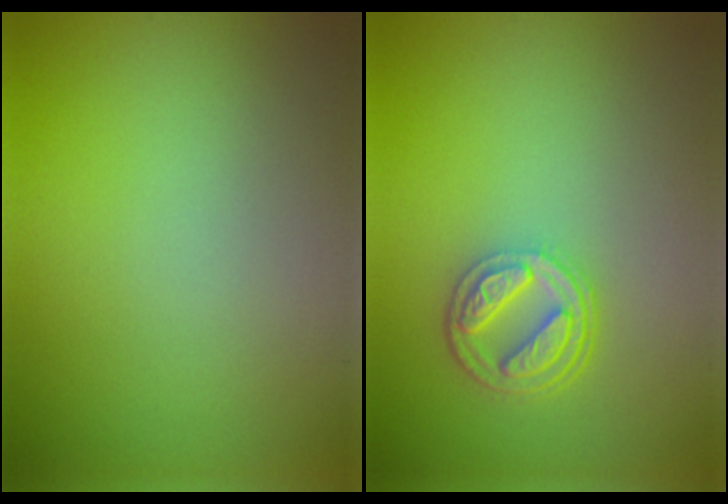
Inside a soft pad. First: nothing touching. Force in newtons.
{"total": 4.2, "press": 3.2, "slide": 2.7}